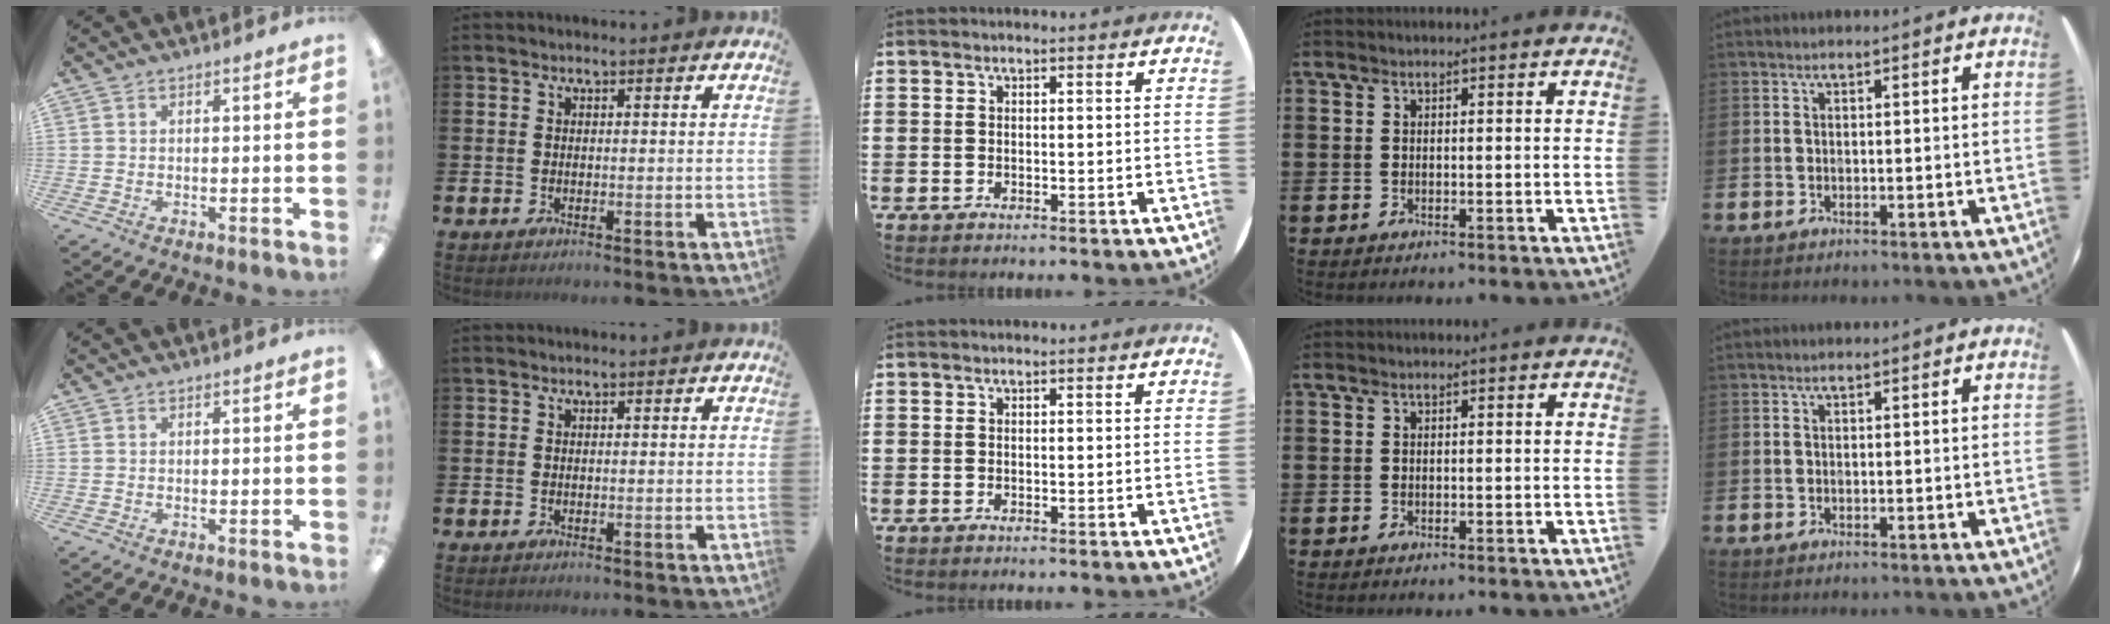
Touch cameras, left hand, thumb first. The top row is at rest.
{}